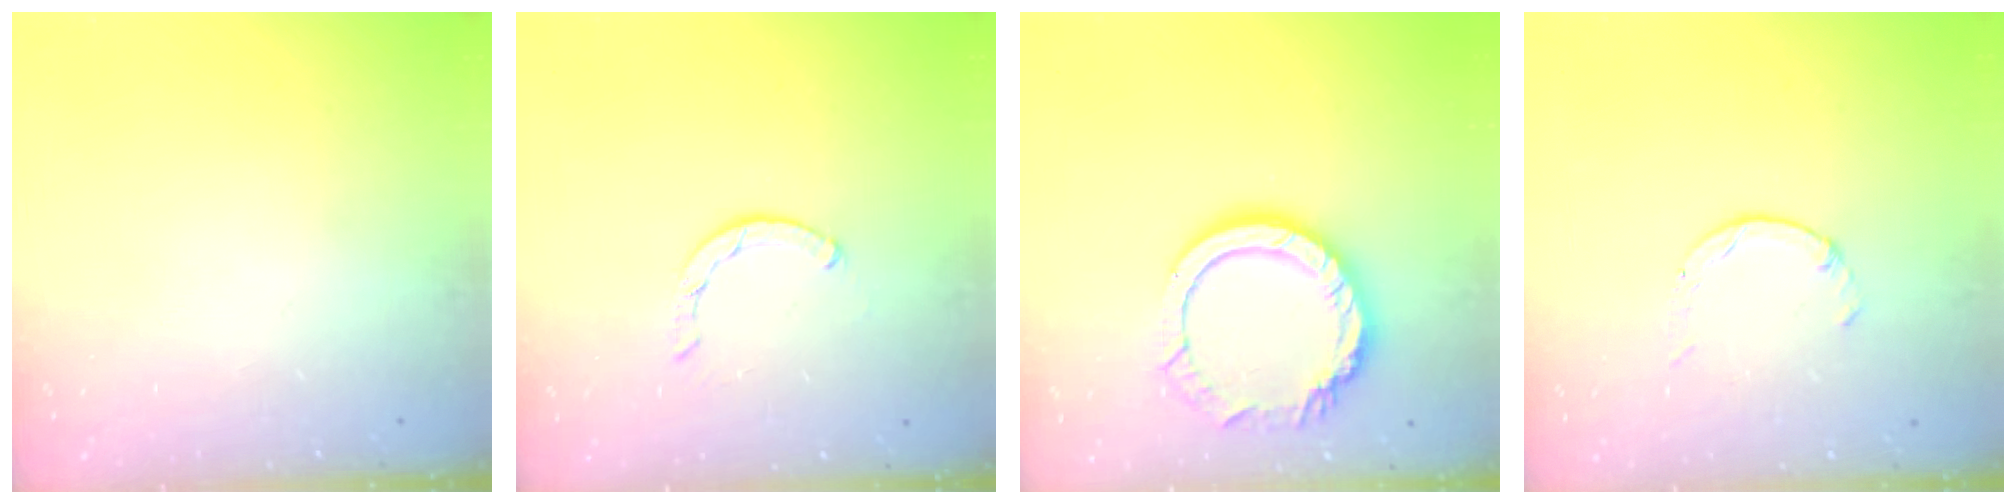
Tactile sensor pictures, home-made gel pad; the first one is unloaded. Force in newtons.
{"total": 1.6, "press": 1.6, "slide": 0.1}
{"total": 13.2, "press": 13.1, "slide": 1.1}
{"total": 0.5, "press": 0.5, "slide": 0.1}